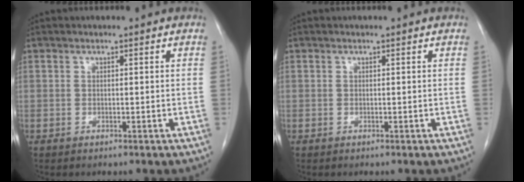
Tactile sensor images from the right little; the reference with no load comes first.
{"total": 0.0}